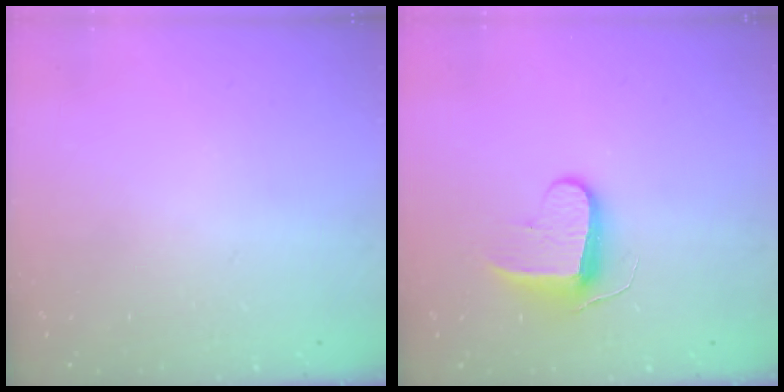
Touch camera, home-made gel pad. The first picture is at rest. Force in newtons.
{"total": 8.6, "press": 8.6, "slide": 0.5}